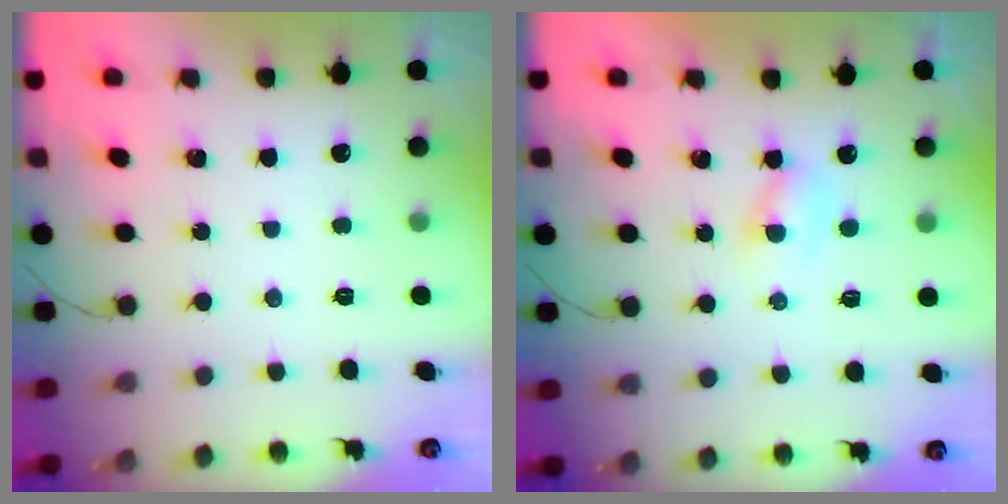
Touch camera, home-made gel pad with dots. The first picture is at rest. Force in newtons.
{"total": 2.0, "press": 1.8, "slide": 0.9}